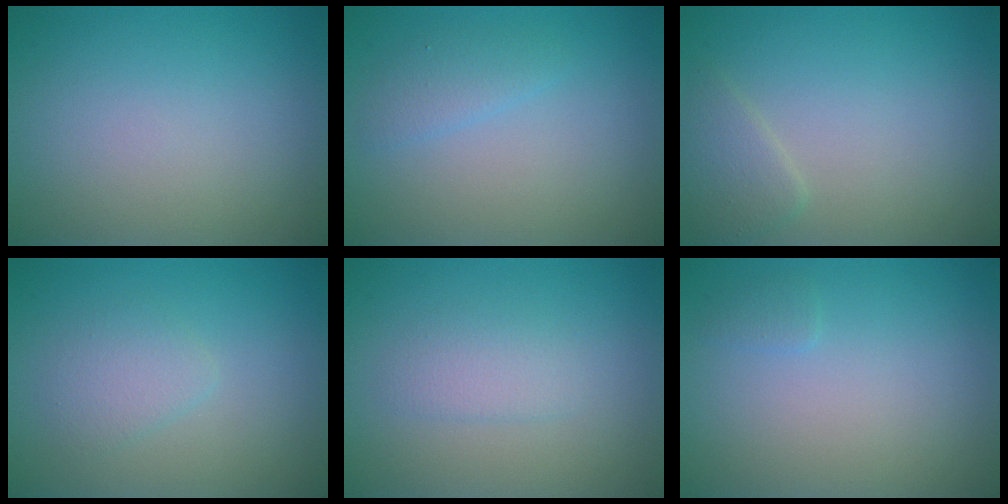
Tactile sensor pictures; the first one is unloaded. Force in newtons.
{"total": 1.5, "press": 1.5, "slide": 0.1}
{"total": 1.8, "press": 1.8, "slide": 0.1}
{"total": 1.9, "press": 1.9, "slide": 0.1}
{"total": 1.7, "press": 1.7, "slide": 0.1}
{"total": 0.6, "press": 0.6, "slide": 0.0}